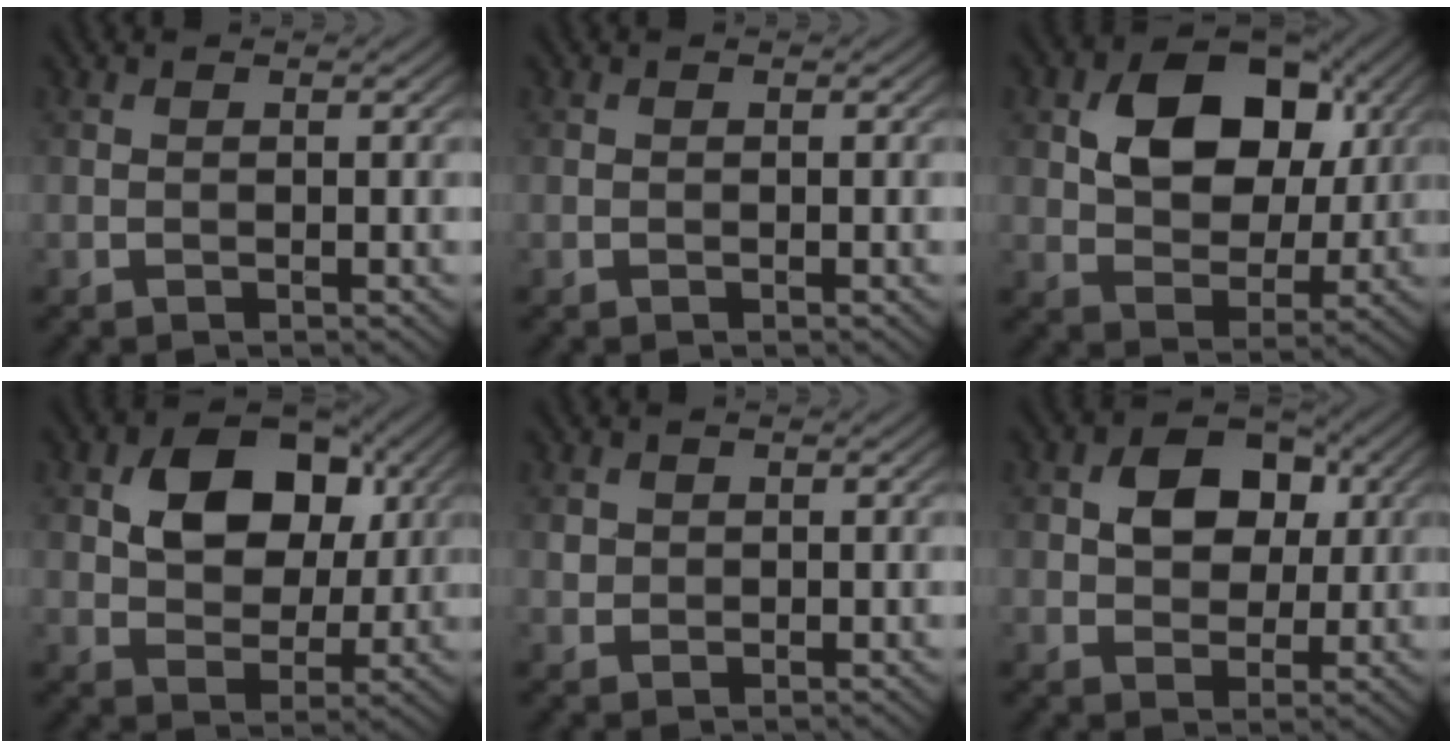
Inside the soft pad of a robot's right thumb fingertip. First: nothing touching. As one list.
[{"total": 0.0}, {"total": 11.6, "force": [3.4, 7.9, 7.8], "torque": [-0.137, 0.007, 0.050]}, {"total": 10.5, "force": [3.2, 7.2, 7.0], "torque": [-0.122, 0.007, 0.044]}, {"total": 1.1, "force": [0.4, 1.0, 0.2], "torque": [-0.007, -0.003, 0.009]}, {"total": 7.0, "force": [1.6, 5.1, 4.5], "torque": [-0.081, 0.008, 0.018]}]